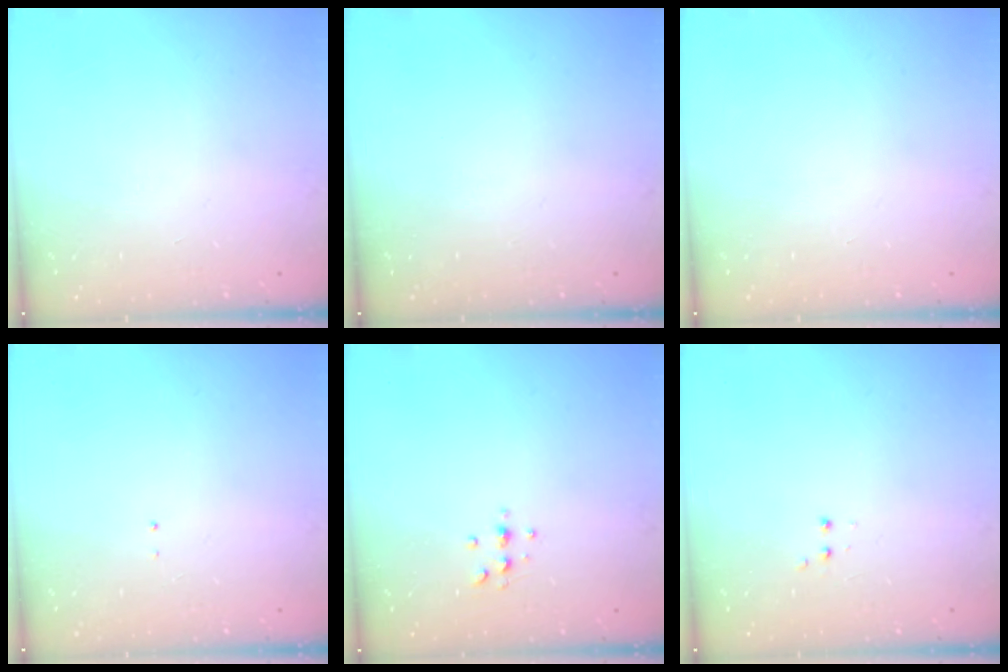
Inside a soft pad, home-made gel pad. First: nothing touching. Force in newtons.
{"total": 0.0}
{"total": 0.0}
{"total": 0.7, "press": 0.7, "slide": 0.1}
{"total": 3.5, "press": 3.4, "slide": 0.3}
{"total": 2.8, "press": 2.8, "slide": 0.6}